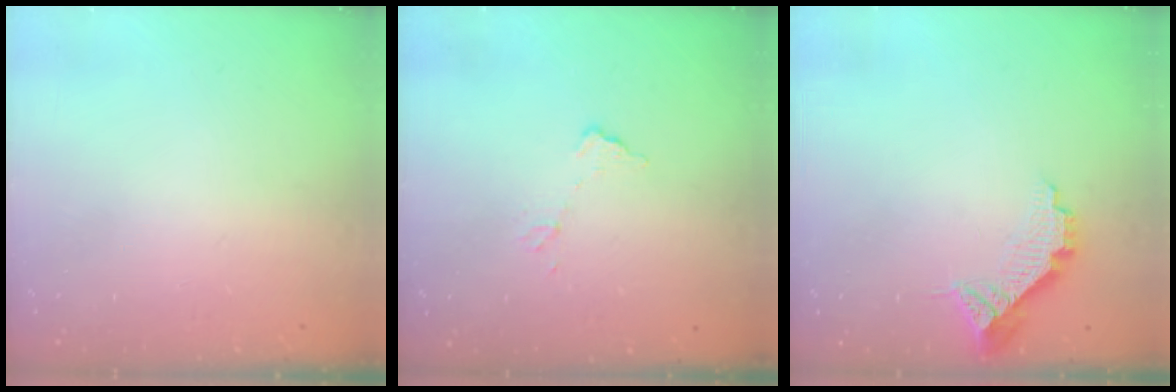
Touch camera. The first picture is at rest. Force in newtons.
{"total": 5.8, "press": 5.8, "slide": 0.3}
{"total": 8.7, "press": 8.7, "slide": 0.4}